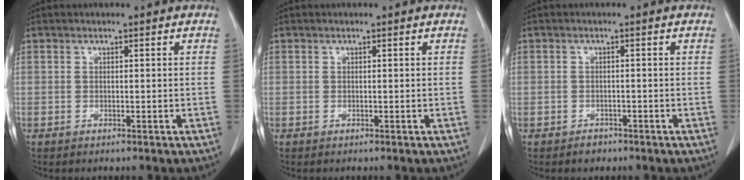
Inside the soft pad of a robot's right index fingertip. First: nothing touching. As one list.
[{"total": 0.0}, {"total": 1.7, "force": [-1.1, 1.2, 0.1], "torque": [-0.005, 0.003, -0.018]}]